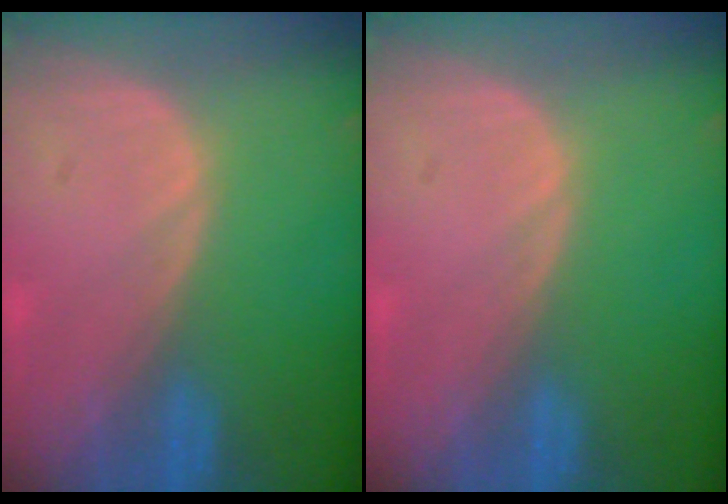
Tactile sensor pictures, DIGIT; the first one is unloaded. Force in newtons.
{"total": 0.0}